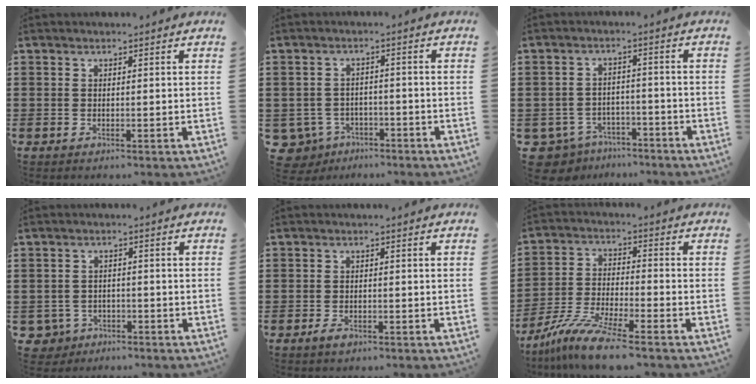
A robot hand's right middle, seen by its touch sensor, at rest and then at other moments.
{"total": 3.4, "force": [-2.8, 1.9, 0.6], "torque": [-0.042, -0.004, -0.064]}
{"total": 4.4, "force": [-4.1, 1.5, 0.2], "torque": [-0.034, -0.001, -0.091]}
{"total": 2.7, "force": [-2.1, 1.7, 0.3], "torque": [-0.022, -0.003, -0.047]}
{"total": 1.4, "force": [-0.9, 0.8, 0.8], "torque": [-0.024, -0.004, -0.020]}
{"total": 9.1, "force": [-7.9, 0.4, 4.6], "torque": [-0.097, -0.003, -0.154]}